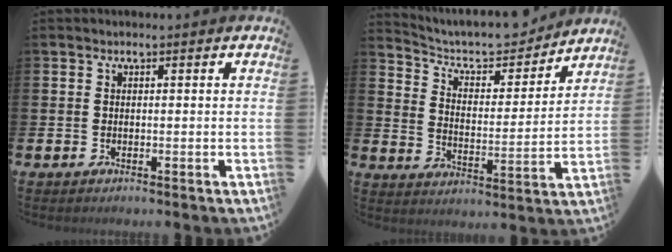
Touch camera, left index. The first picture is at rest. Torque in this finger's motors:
{"motor_torque": [0.96, -1.18, 0.23, 0.07]}